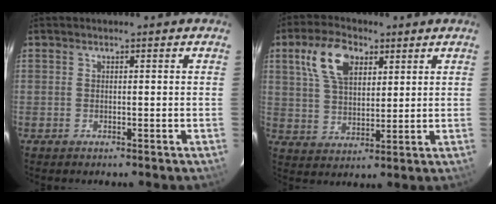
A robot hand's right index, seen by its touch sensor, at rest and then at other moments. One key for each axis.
{"total": 10.8, "fx": 5.0, "fy": 6.0, "fz": 7.5, "tx": -0.147, "ty": 0.028, "tz": 0.096}